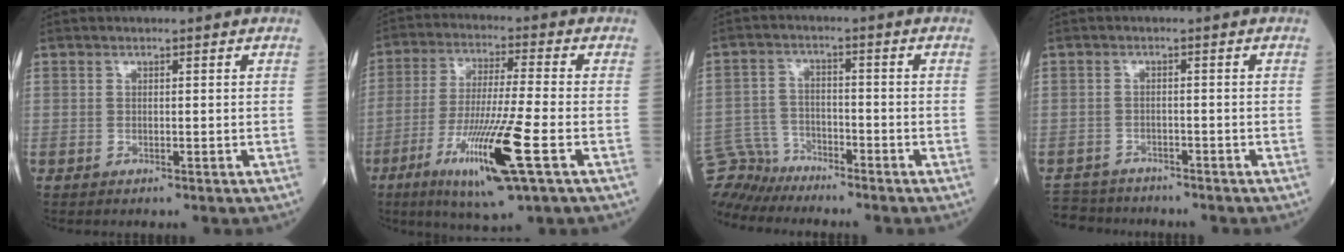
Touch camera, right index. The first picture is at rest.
{"total": 14.4, "force": [-5.9, 0.2, 13.2], "torque": [-0.257, -0.029, -0.104]}
{"total": 6.8, "force": [-6.6, 1.2, -1.0], "torque": [0.010, 0.005, -0.130]}
{"total": 5.9, "force": [-5.5, 2.2, -0.1], "torque": [0.004, -0.003, -0.093]}